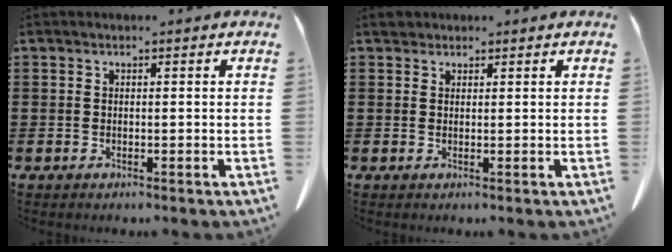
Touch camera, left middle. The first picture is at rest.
{"total": 1.4, "force": [1.2, 0.6, 0.2], "torque": [-0.009, 0.004, 0.025]}